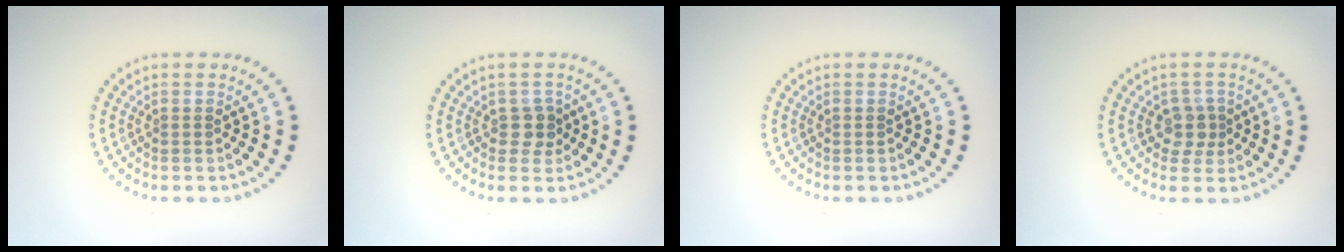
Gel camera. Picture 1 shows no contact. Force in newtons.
{"total": 1.7, "press": 1.5, "slide": 0.8}
{"total": 0.0}
{"total": 2.0, "press": 1.7, "slide": 1.1}